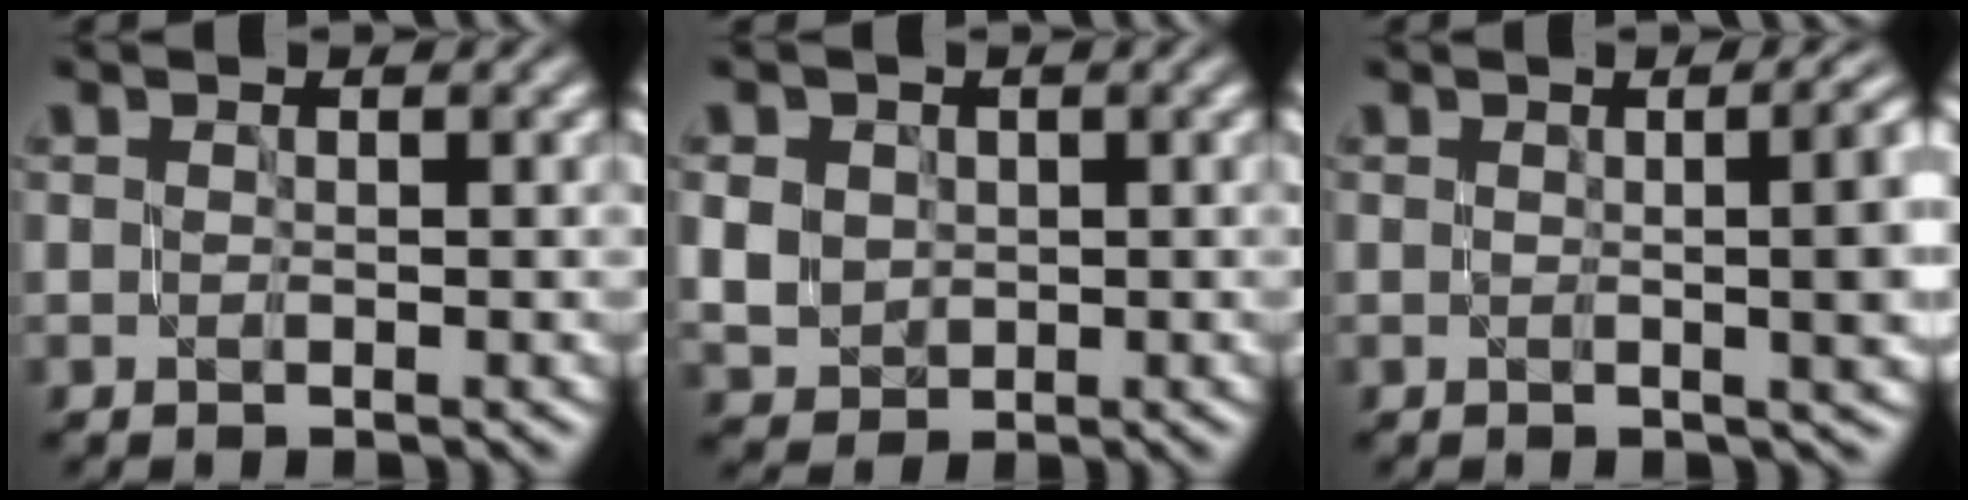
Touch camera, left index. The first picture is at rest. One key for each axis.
{"total": 3.2, "fx": 0.6, "fy": 2.8, "fz": 1.4, "tx": -0.044, "ty": 0.000, "tz": 0.016}
{"total": 8.8, "fx": 0.9, "fy": 4.0, "fz": 7.7, "tx": -0.037, "ty": 0.019, "tz": 0.010}